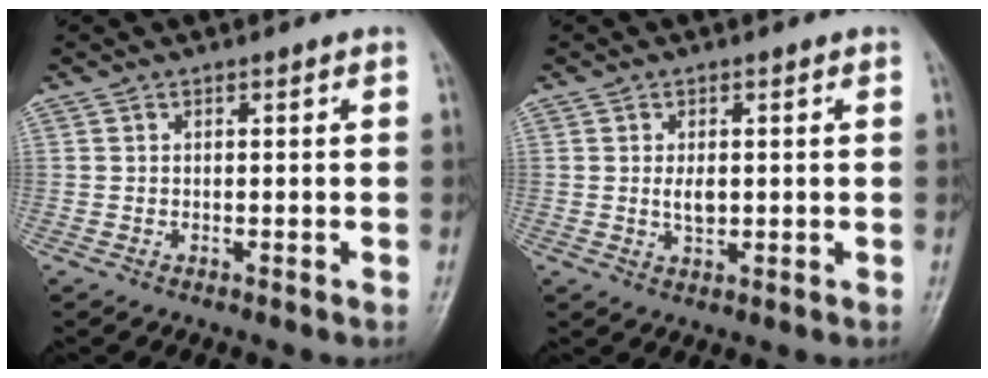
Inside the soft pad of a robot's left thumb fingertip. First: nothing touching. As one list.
[{"total": 2.8, "force": [0.3, 1.6, 2.3], "torque": [-0.038, -0.004, 0.007]}]